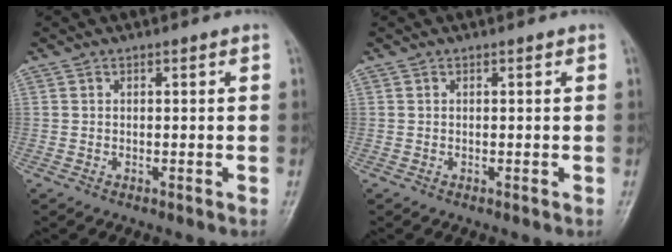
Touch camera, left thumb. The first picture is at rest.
{"total": 0.0}